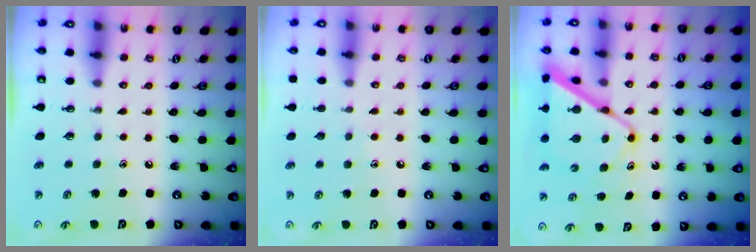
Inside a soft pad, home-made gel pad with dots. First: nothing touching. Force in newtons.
{"total": 5.7, "press": 5.7, "slide": 0.8}
{"total": 13.1, "press": 13.1, "slide": 1.3}